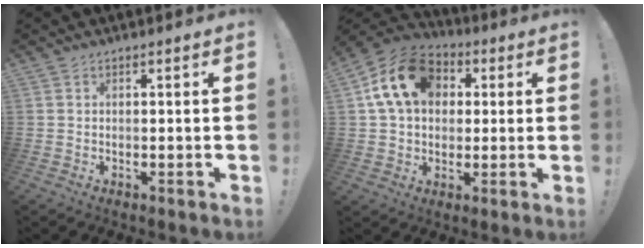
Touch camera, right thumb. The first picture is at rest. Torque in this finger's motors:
{"motor_torque": [0.03, 0.95, 0.45, -0.23, 0.09]}